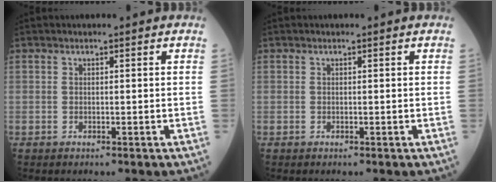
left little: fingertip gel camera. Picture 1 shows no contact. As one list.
[{"total": 0.0}]